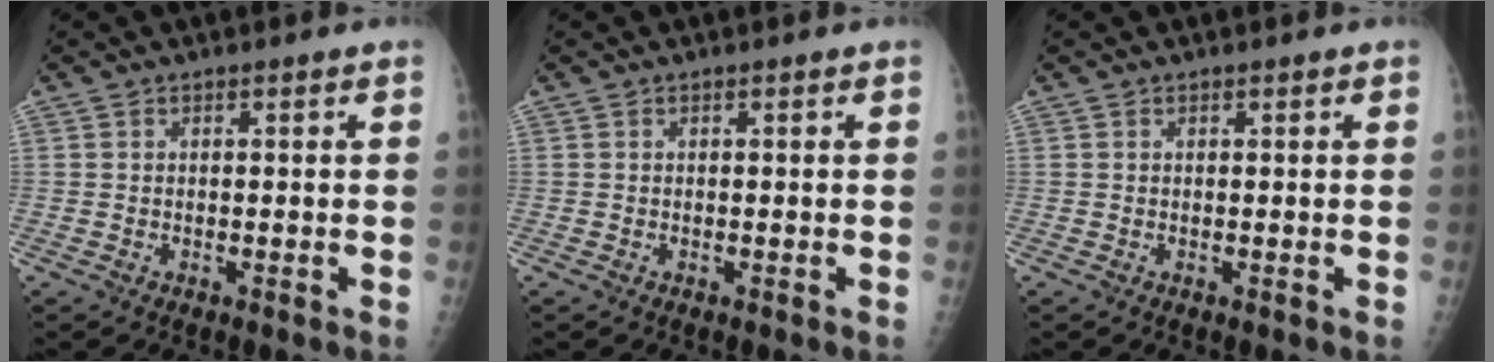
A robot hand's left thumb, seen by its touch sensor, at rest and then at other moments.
{"total": 0.0}
{"total": 0.0}